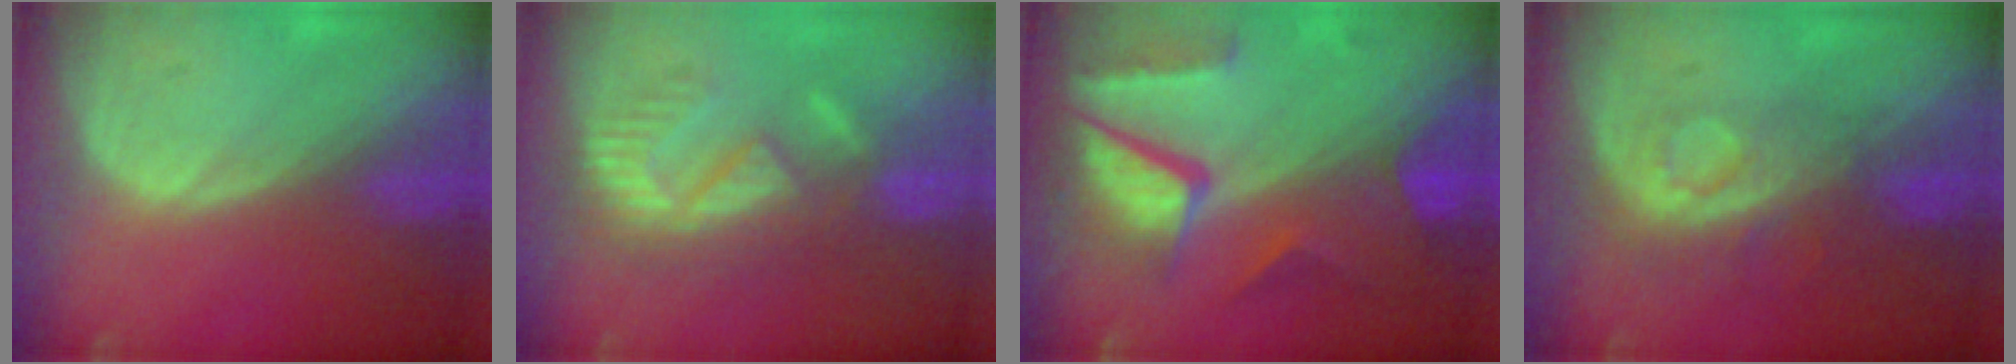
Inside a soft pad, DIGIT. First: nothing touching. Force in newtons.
{"total": 8.3, "press": 7.7, "slide": 3.1}
{"total": 10.3, "press": 8.8, "slide": 5.5}
{"total": 8.5, "press": 7.1, "slide": 4.6}